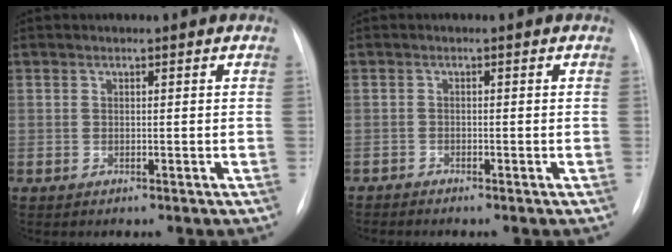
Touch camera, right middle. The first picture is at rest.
{"total": 0.9, "force": [-0.9, 0.0, -0.2], "torque": [-0.002, -0.004, -0.019]}